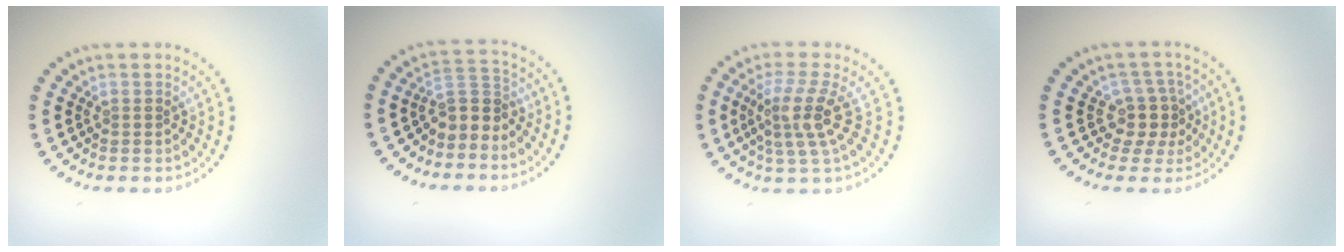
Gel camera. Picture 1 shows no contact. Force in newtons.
{"total": 2.7, "press": 2.0, "slide": 1.7}
{"total": 3.9, "press": 2.9, "slide": 2.6}
{"total": 2.9, "press": 2.2, "slide": 1.8}